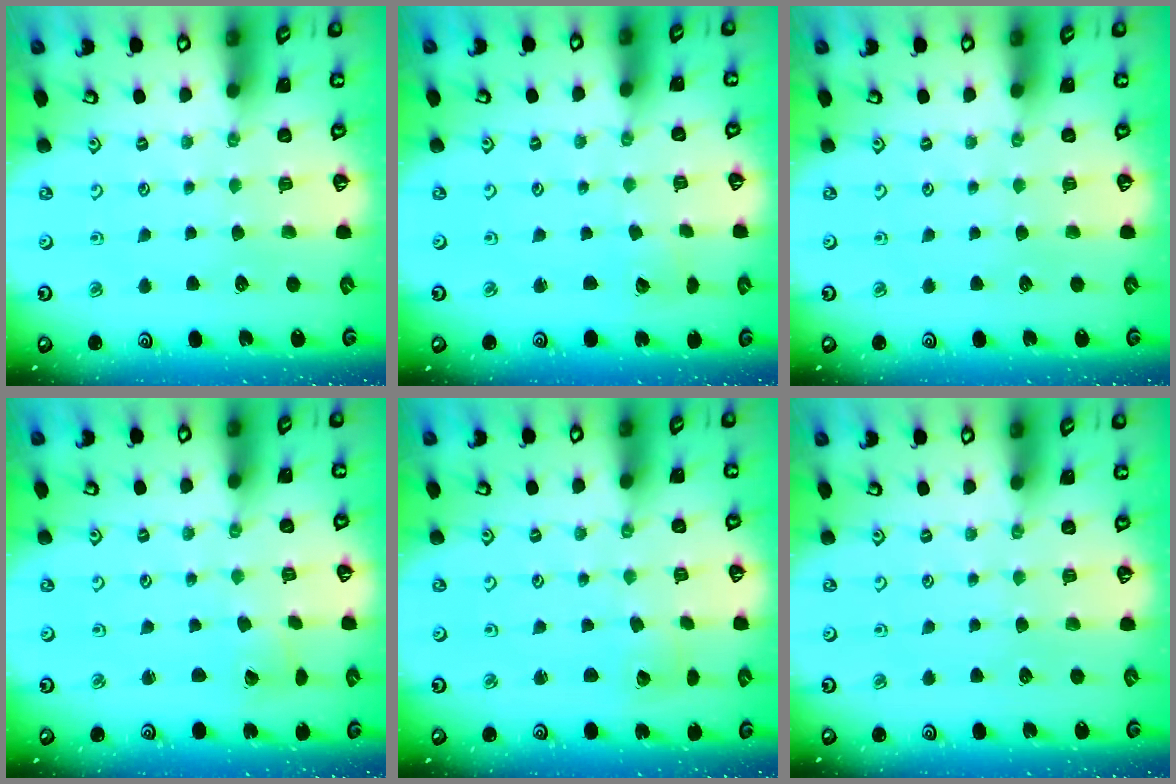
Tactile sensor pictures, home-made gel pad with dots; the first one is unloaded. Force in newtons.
{"total": 2.5, "press": 2.5, "slide": 0.2}
{"total": 0.0}
{"total": 2.0, "press": 2.0, "slide": 0.3}
{"total": 1.8, "press": 1.8, "slide": 0.1}
{"total": 0.0}